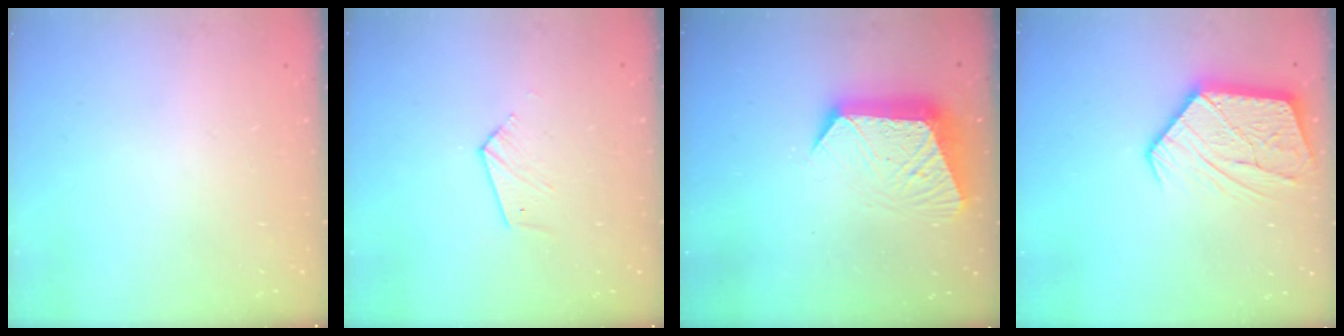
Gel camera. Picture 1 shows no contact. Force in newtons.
{"total": 4.7, "press": 4.7, "slide": 0.4}
{"total": 12.3, "press": 12.2, "slide": 1.3}
{"total": 13.9, "press": 13.8, "slide": 1.1}